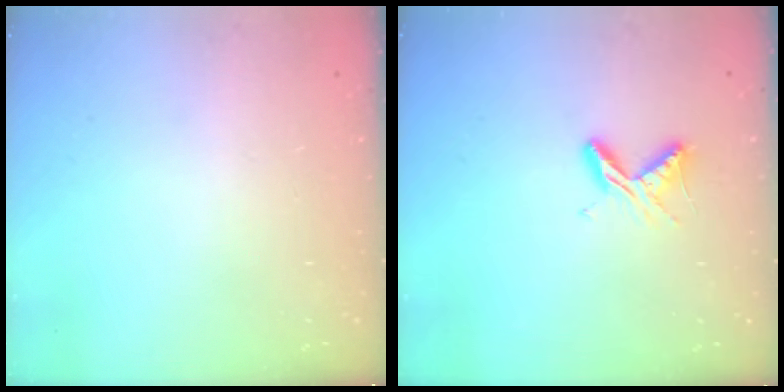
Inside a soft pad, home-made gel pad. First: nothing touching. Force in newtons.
{"total": 6.5, "press": 6.4, "slide": 0.7}